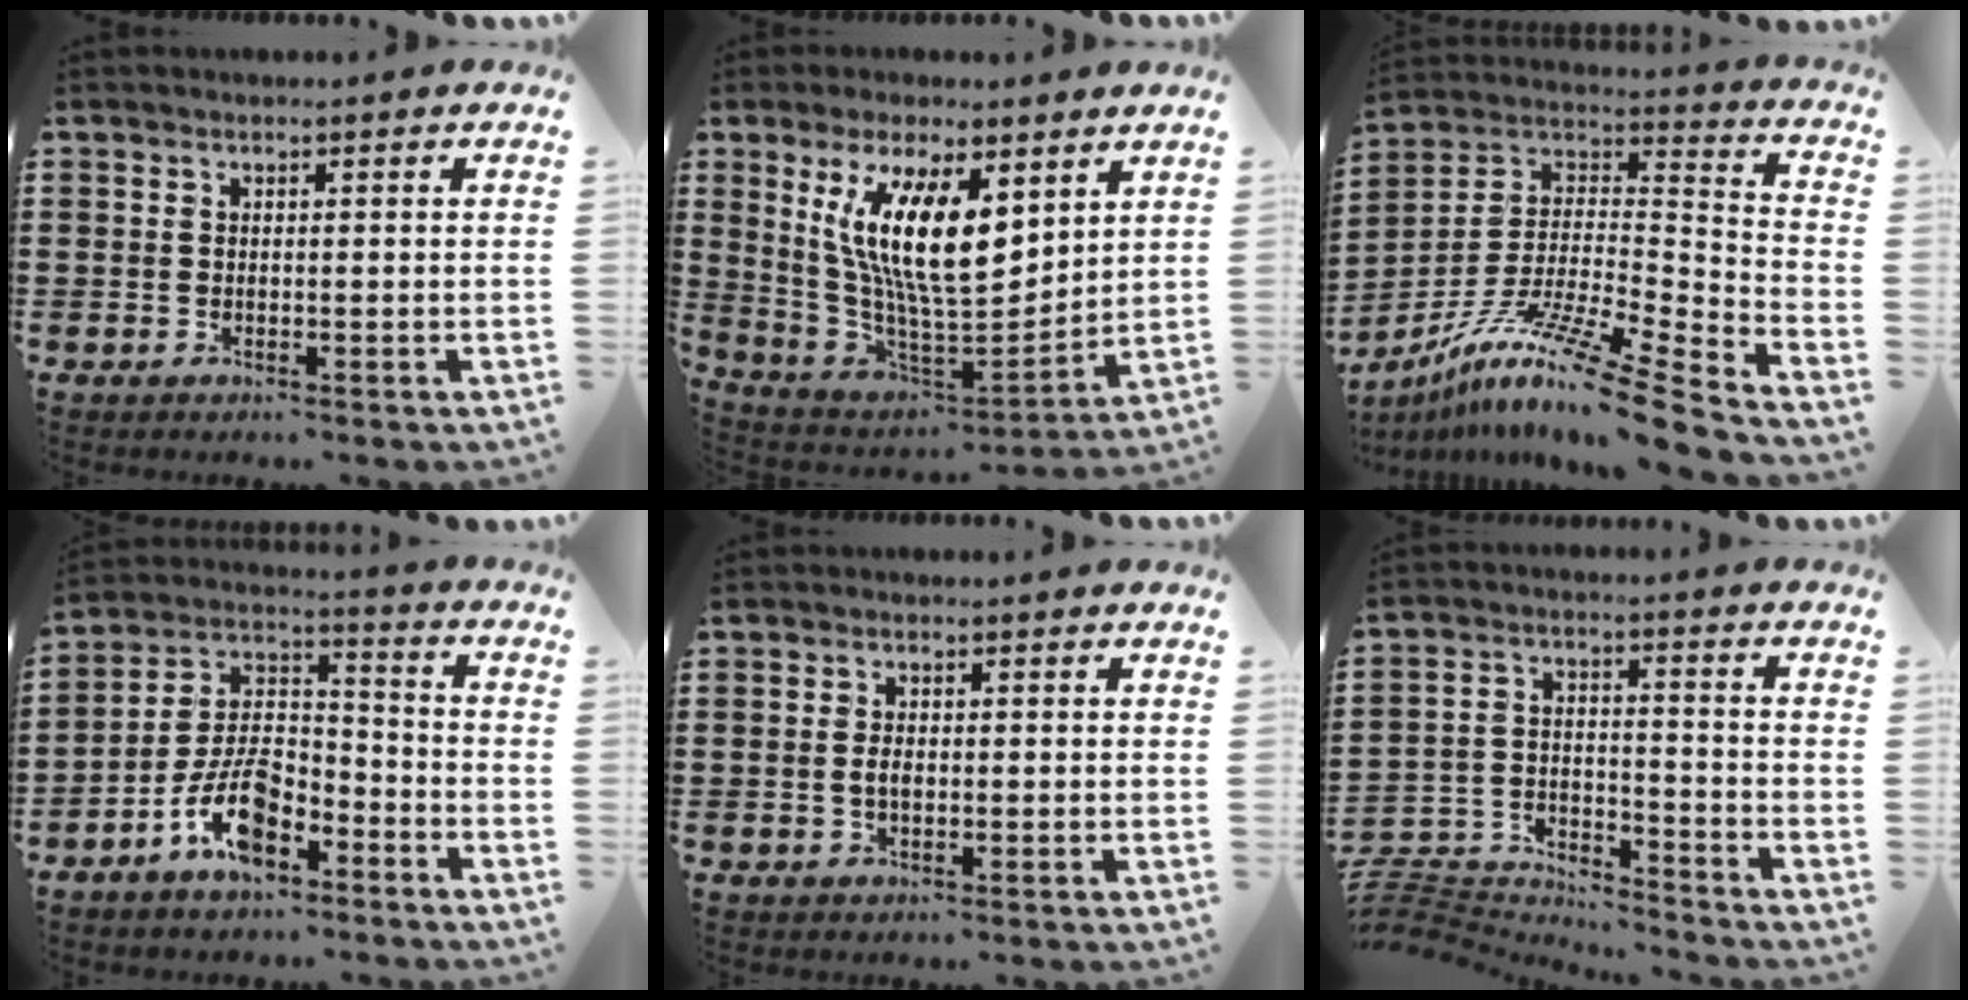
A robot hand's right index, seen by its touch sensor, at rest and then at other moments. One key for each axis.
{"total": 13.3, "fx": 5.1, "fy": 4.5, "fz": 11.5, "tx": -0.237, "ty": -0.022, "tz": 0.092}
{"total": 13.5, "fx": -10.4, "fy": -0.4, "fz": 8.5, "tx": -0.145, "ty": 0.010, "tz": -0.198}
{"total": 9.8, "fx": -6.3, "fy": 4.4, "fz": 6.1, "tx": -0.137, "ty": 0.008, "tz": -0.121}
{"total": 1.9, "fx": -0.1, "fy": 0.9, "fz": 1.7, "tx": -0.034, "ty": 0.002, "tz": -0.002}
{"total": 4.9, "fx": -4.9, "fy": 0.6, "fz": 0.2, "tx": -0.027, "ty": -0.008, "tz": -0.106}